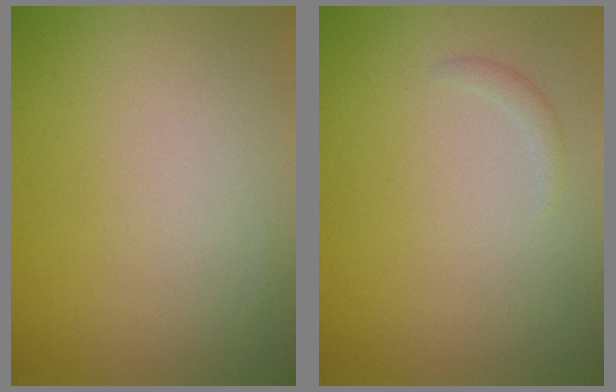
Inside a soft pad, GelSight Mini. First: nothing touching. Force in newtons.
{"total": 0.8, "press": 0.8, "slide": 0.1}